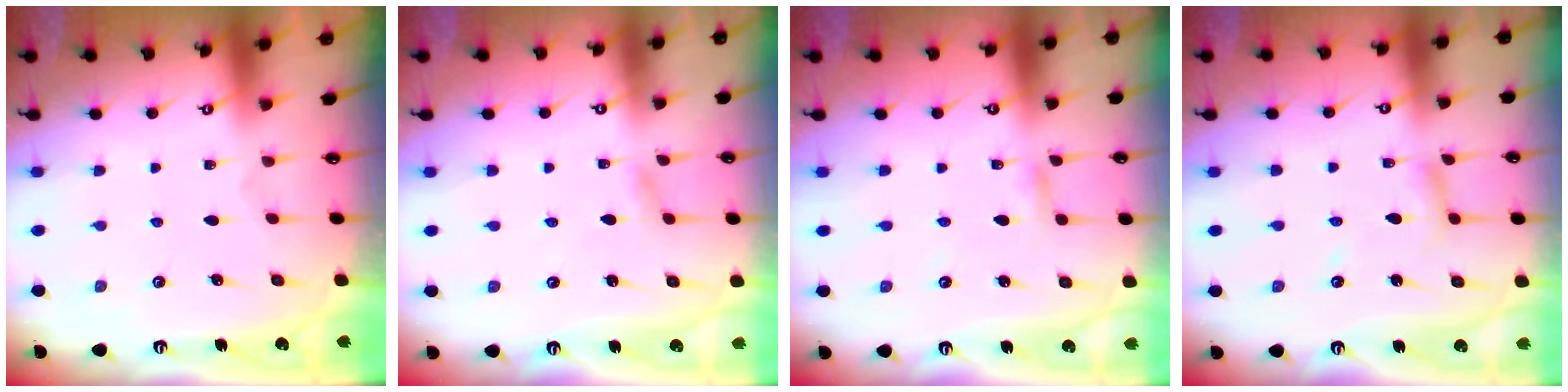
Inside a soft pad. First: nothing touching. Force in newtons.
{"total": 3.0, "press": 3.0, "slide": 0.3}
{"total": 2.7, "press": 2.7, "slide": 0.2}
{"total": 5.3, "press": 5.3, "slide": 0.5}